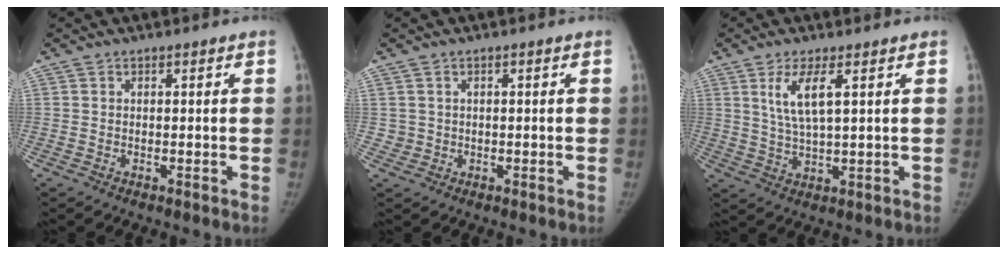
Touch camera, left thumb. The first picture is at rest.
{"total": 1.5, "force": [0.0, 1.4, -0.3], "torque": [0.016, 0.004, 0.001]}
{"total": 6.3, "force": [2.5, 1.4, 5.7], "torque": [-0.121, -0.018, 0.055]}